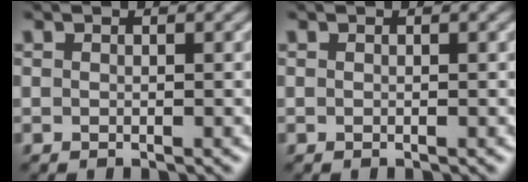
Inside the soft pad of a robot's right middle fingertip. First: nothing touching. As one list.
[{"total": 0.0}]